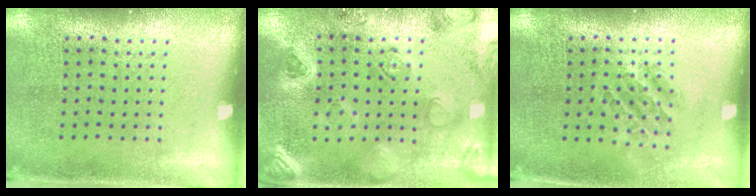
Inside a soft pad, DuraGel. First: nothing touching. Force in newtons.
{"total": 1.8, "press": 1.7, "slide": 0.2}
{"total": 1.2, "press": 1.0, "slide": 0.5}